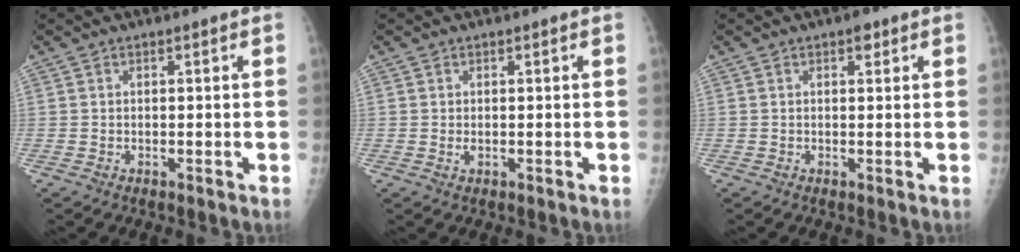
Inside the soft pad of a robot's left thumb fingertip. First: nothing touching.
{"total": 1.2, "force": [0.3, 0.5, 1.0], "torque": [-0.019, 0.000, 0.008]}
{"total": 1.8, "force": [1.0, 0.9, 1.2], "torque": [-0.010, -0.002, 0.012]}